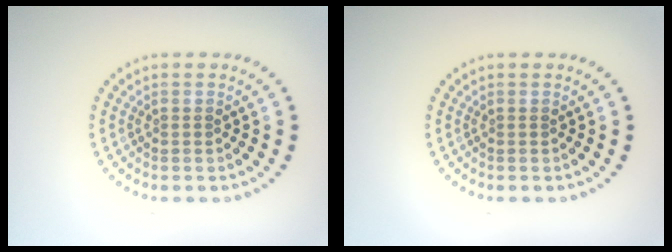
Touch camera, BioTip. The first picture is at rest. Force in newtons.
{"total": 0.0}